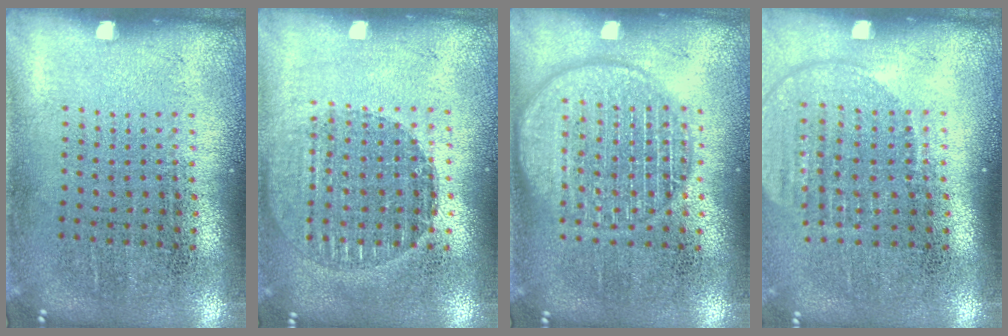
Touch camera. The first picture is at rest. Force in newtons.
{"total": 1.4, "press": 1.2, "slide": 0.6}
{"total": 2.6, "press": 2.6, "slide": 0.4}
{"total": 1.7, "press": 1.5, "slide": 0.8}